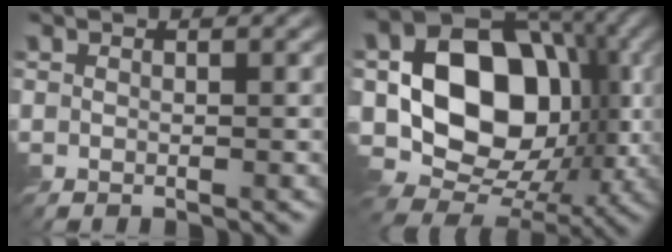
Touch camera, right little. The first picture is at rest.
{"total": 15.3, "force": [-0.1, 11.7, 9.9], "torque": [-0.144, -0.005, -0.001]}